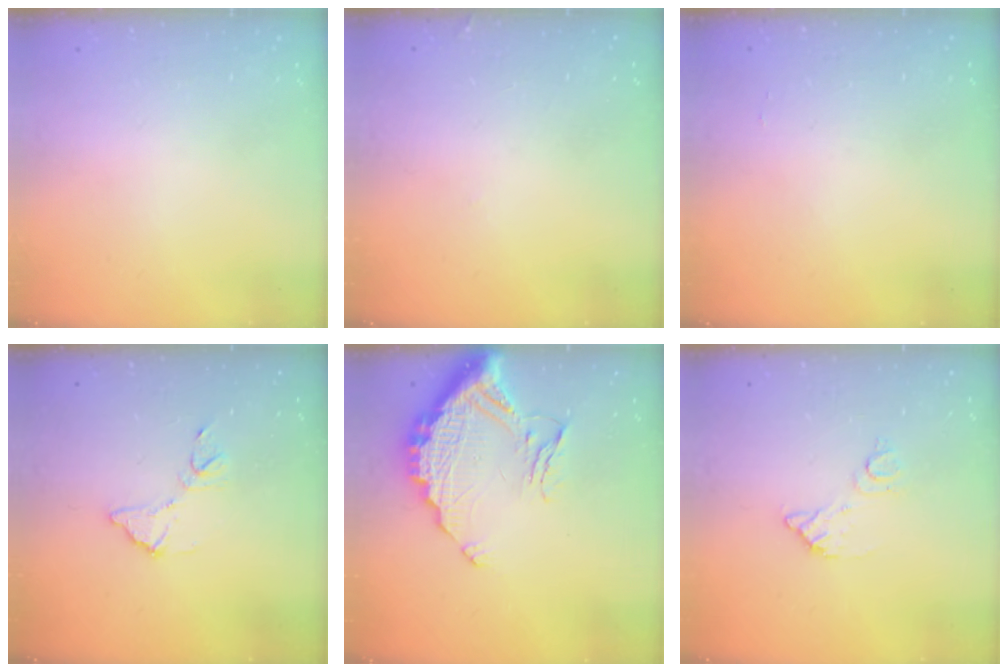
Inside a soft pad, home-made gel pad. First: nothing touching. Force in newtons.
{"total": 5.0, "press": 5.0, "slide": 0.2}
{"total": 5.9, "press": 5.9, "slide": 0.3}
{"total": 8.8, "press": 8.7, "slide": 0.7}
{"total": 14.0, "press": 13.9, "slide": 0.9}
{"total": 7.2, "press": 7.2, "slide": 0.5}